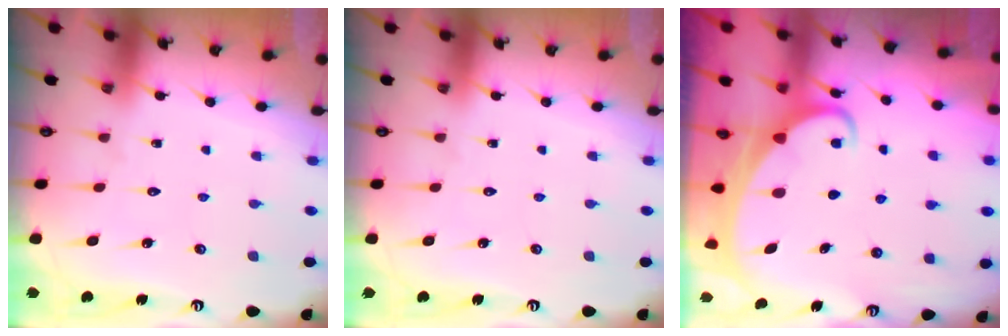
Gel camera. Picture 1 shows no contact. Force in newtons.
{"total": 0.0}
{"total": 2.3, "press": 2.3, "slide": 0.3}